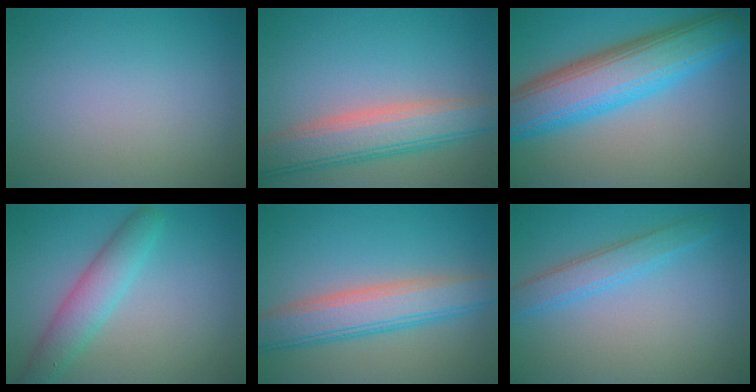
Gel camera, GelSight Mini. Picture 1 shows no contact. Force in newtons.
{"total": 6.3, "press": 6.3, "slide": 0.4}
{"total": 10.1, "press": 10.1, "slide": 0.4}
{"total": 4.0, "press": 4.0, "slide": 0.2}
{"total": 5.9, "press": 5.9, "slide": 0.1}
{"total": 2.8, "press": 2.8, "slide": 0.1}